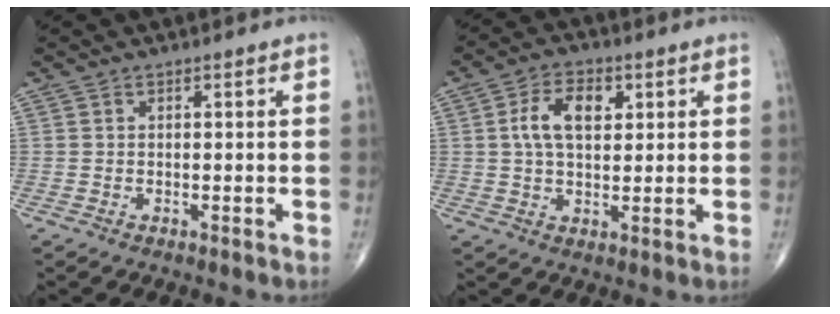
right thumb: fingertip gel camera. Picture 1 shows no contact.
{"total": 8.2, "force": [2.1, 4.8, 6.2], "torque": [-0.102, 0.005, 0.035]}